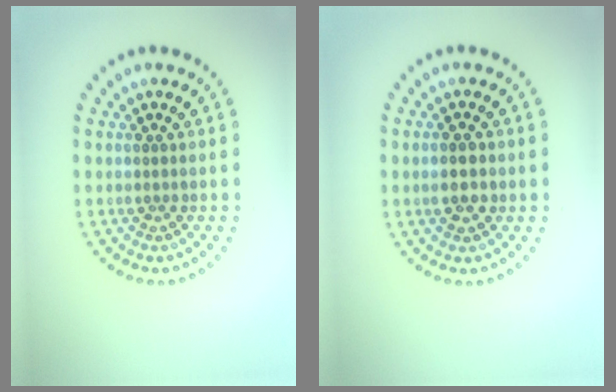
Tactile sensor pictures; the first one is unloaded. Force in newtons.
{"total": 2.2, "press": 2.2, "slide": 0.4}